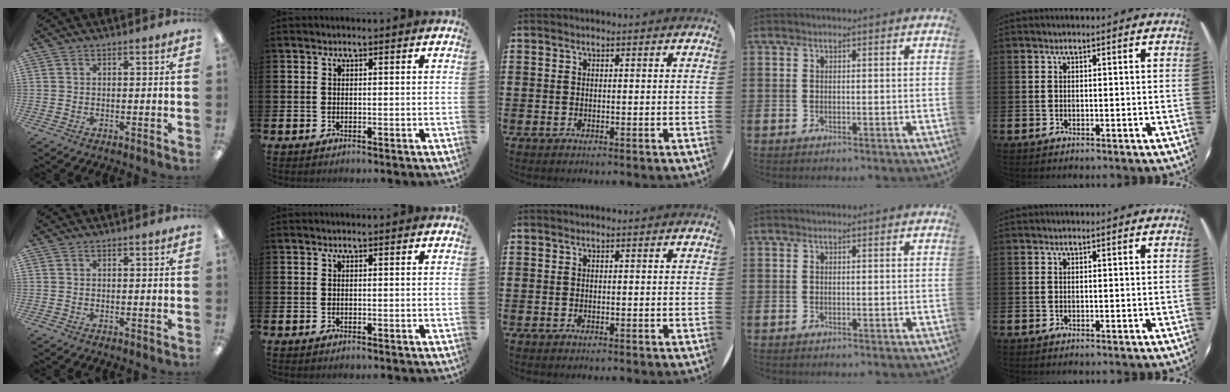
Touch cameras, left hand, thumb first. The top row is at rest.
{}